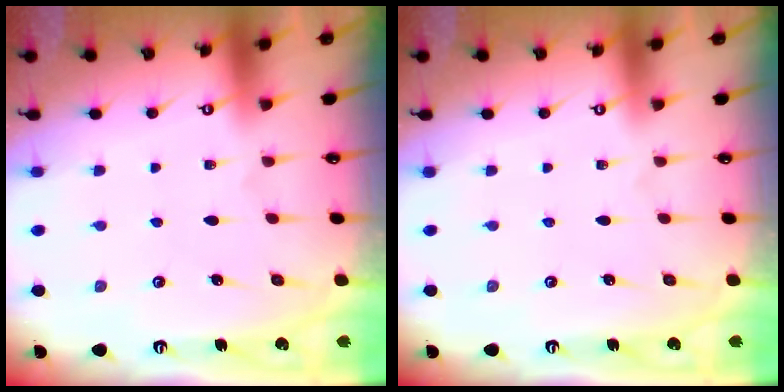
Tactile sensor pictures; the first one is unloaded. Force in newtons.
{"total": 0.0}